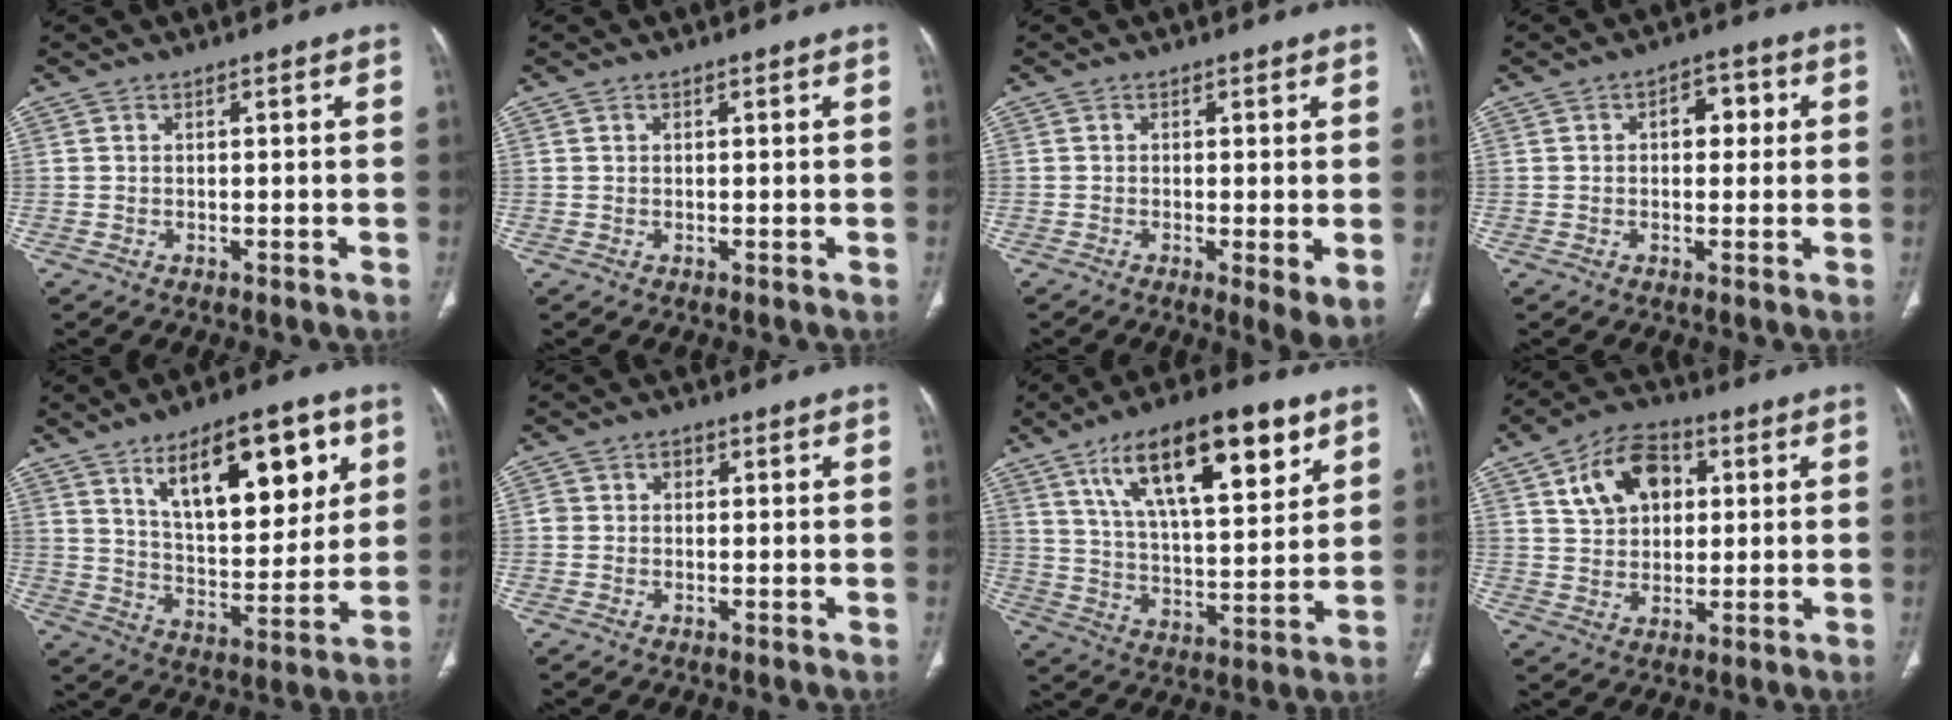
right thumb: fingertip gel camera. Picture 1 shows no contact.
{"total": 0.0}
{"total": 4.3, "force": [-0.7, 1.0, 4.2], "torque": [-0.073, -0.016, -0.015]}
{"total": 5.0, "force": [1.0, 3.2, 3.7], "torque": [-0.023, 0.008, 0.009]}
{"total": 20.0, "force": [9.1, 8.7, 15.5], "torque": [-0.182, -0.042, 0.151]}
{"total": 2.4, "force": [0.4, 2.2, 1.0], "torque": [-0.003, 0.008, 0.004]}
{"total": 21.6, "force": [11.2, 8.0, 16.7], "torque": [-0.237, -0.031, 0.191]}
{"total": 11.9, "force": [3.9, 8.2, 7.7], "torque": [-0.102, 0.002, 0.063]}